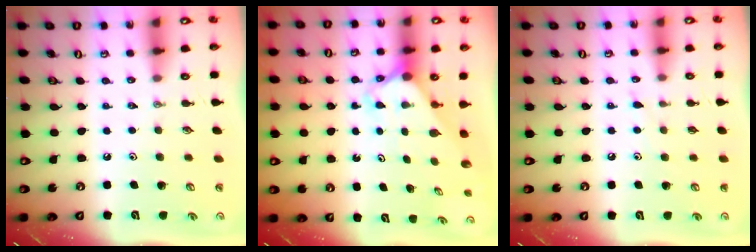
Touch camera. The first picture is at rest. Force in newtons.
{"total": 2.3, "press": 2.3, "slide": 0.2}
{"total": 5.0, "press": 5.0, "slide": 0.5}